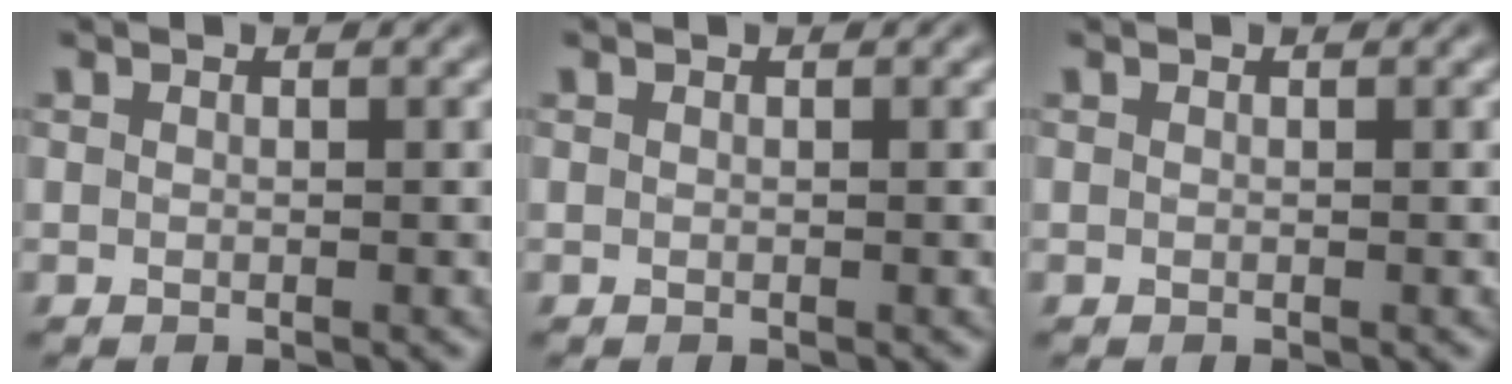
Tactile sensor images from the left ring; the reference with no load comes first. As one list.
[{"total": 0.0}, {"total": 0.0}]